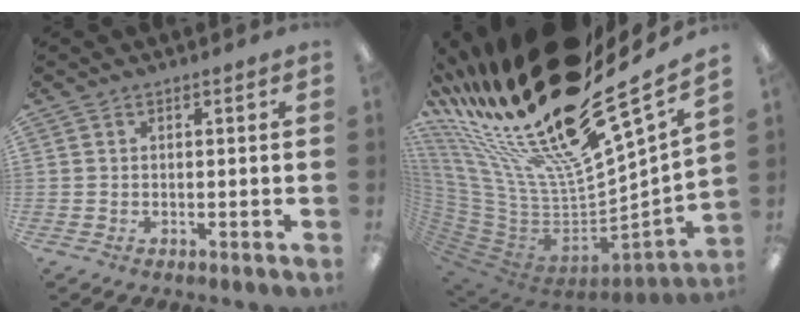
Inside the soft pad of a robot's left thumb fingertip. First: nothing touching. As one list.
[{"total": 30.9, "force": [19.8, 10.7, 21.2], "torque": [-0.324, -0.200, 0.379]}]